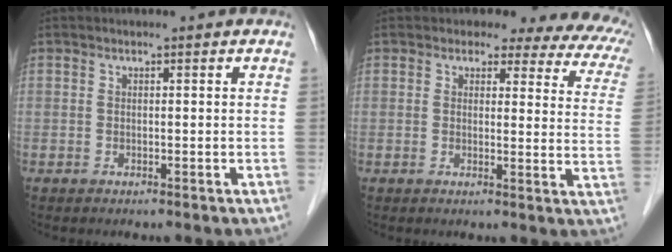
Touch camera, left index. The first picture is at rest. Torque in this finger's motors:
{"motor_torque": [0.26, -0.63, 0.29, 0.07]}